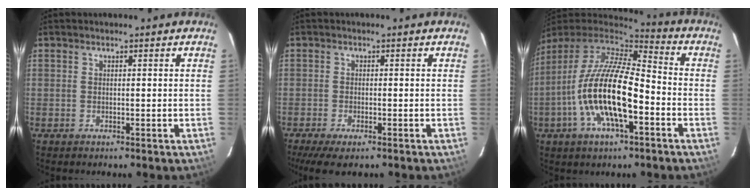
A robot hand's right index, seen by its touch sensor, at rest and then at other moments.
{"total": 6.8, "force": [-4.9, 1.7, 4.4], "torque": [-0.100, -0.030, -0.083]}
{"total": 19.0, "force": [-5.6, 6.4, 17.0], "torque": [-0.325, -0.018, -0.108]}